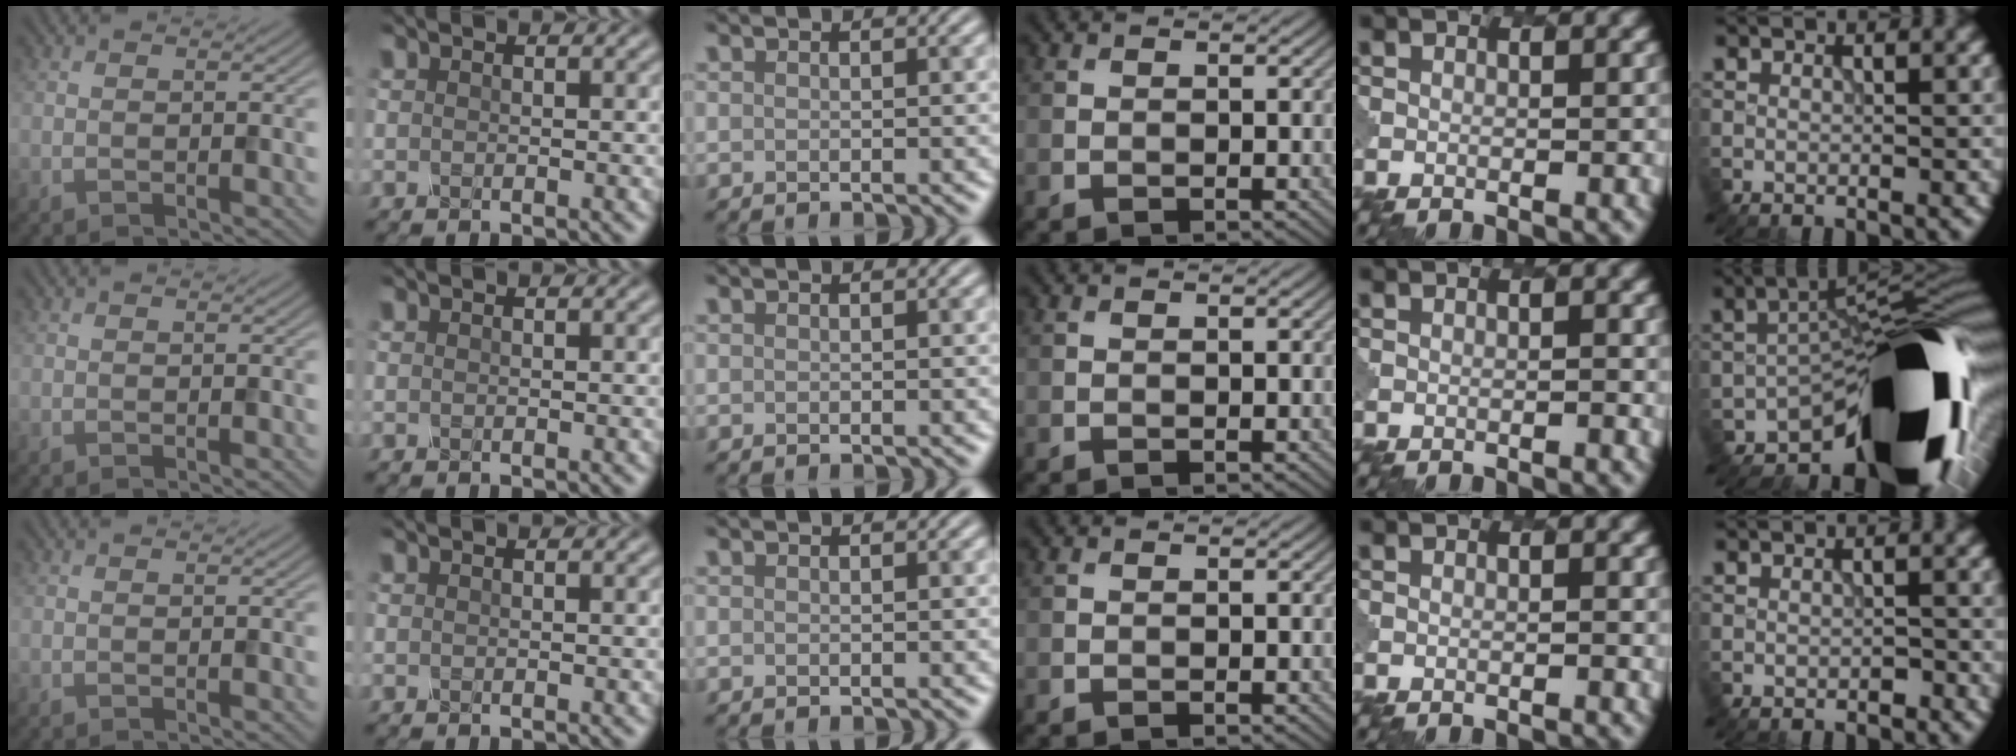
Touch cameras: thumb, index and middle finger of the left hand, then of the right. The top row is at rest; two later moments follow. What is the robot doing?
{"motion": "dispense", "object": "spray bottle"}